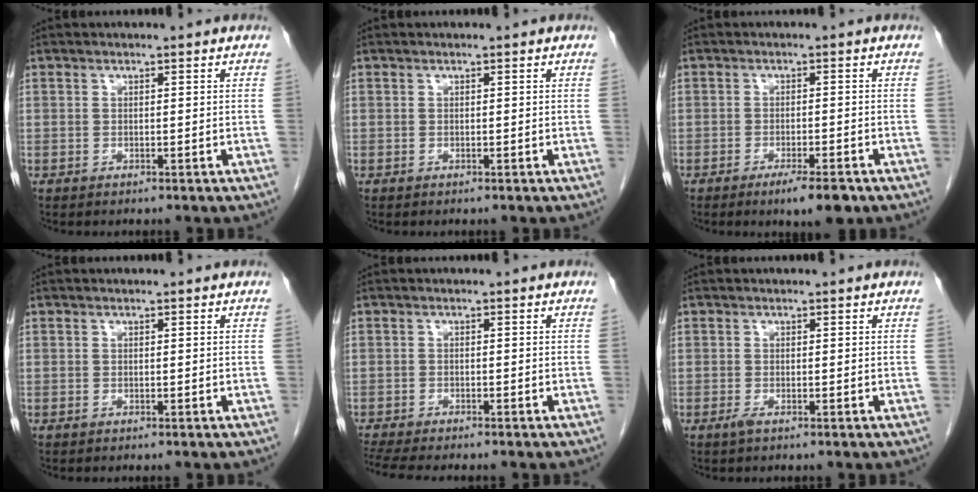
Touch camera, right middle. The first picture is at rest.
{"total": 0.0}
{"total": 5.1, "force": [-3.3, 0.7, 3.9], "torque": [-0.058, -0.009, -0.046]}
{"total": 0.0}
{"total": 7.2, "force": [-6.3, 0.8, 3.4], "torque": [-0.052, -0.008, -0.101]}
{"total": 0.8, "force": [-0.5, 0.0, 0.6], "torque": [-0.013, -0.002, -0.010]}